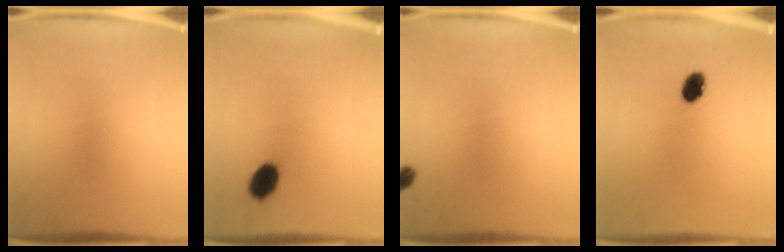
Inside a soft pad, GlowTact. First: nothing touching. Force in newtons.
{"total": 5.7}
{"total": 1.5}
{"total": 4.0}